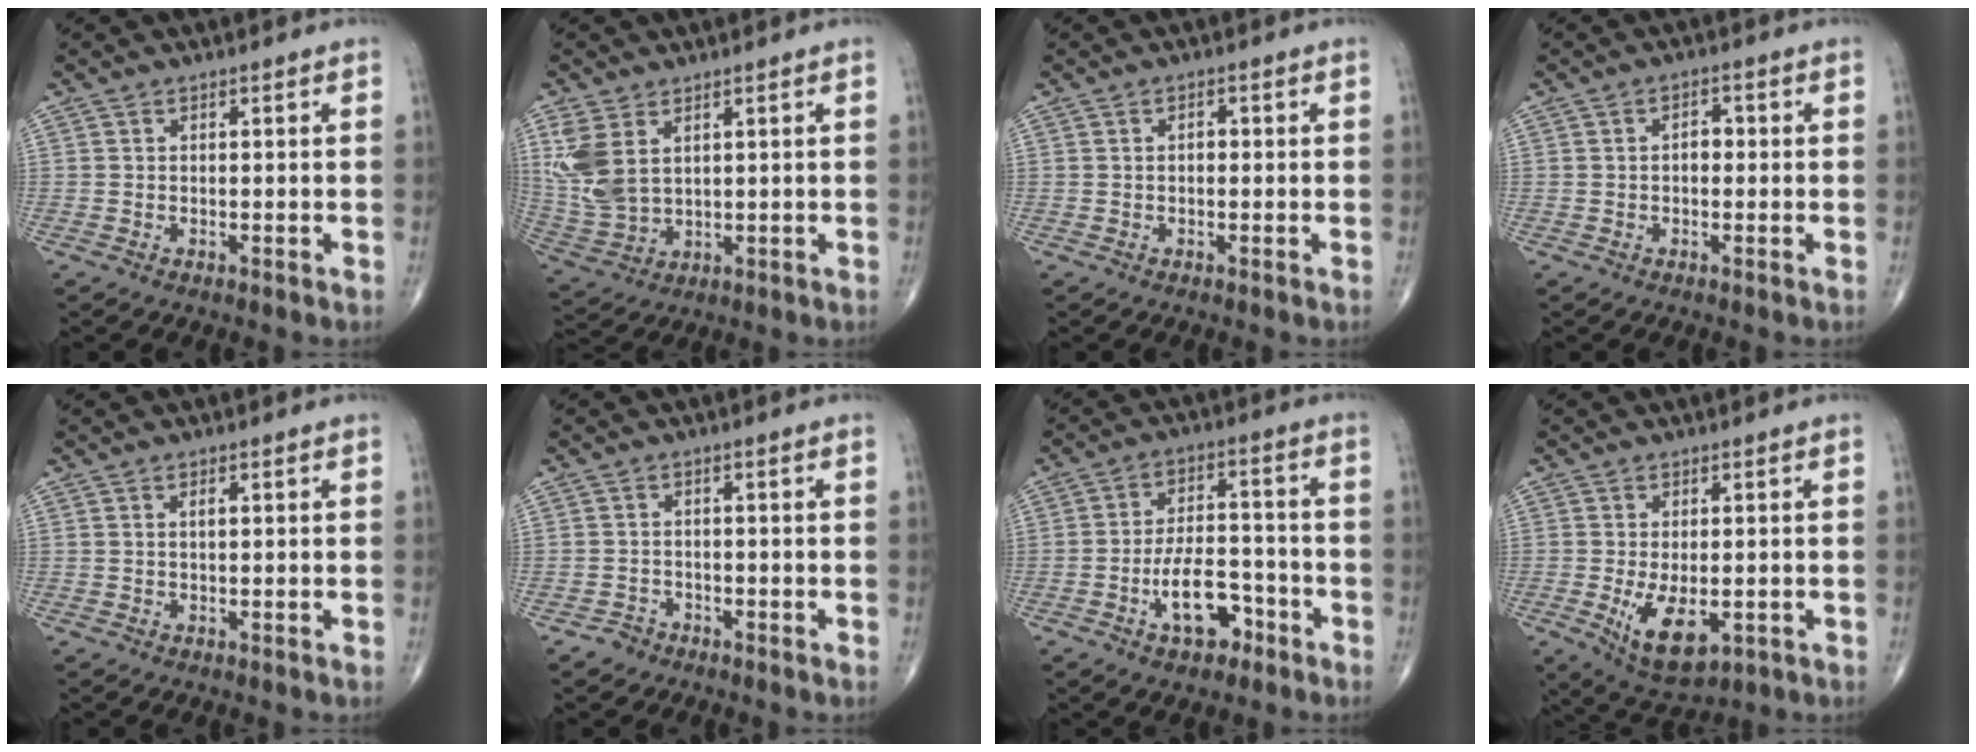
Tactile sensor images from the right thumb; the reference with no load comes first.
{"total": 9.8, "force": [3.5, 5.8, 7.1], "torque": [-0.161, -0.009, 0.085]}
{"total": 1.4, "force": [0.0, 0.9, 1.0], "torque": [-0.015, 0.005, -0.001]}
{"total": 2.6, "force": [0.0, 1.7, 2.0], "torque": [-0.024, 0.009, -0.004]}
{"total": 1.2, "force": [0.3, 0.5, 1.0], "torque": [-0.019, 0.002, 0.005]}
{"total": 2.0, "force": [-1.5, 1.4, -0.1], "torque": [0.007, 0.008, -0.030]}
{"total": 9.8, "force": [-4.5, 5.2, 6.9], "torque": [-0.100, 0.037, -0.074]}
{"total": 9.2, "force": [-2.2, 4.8, 7.6], "torque": [-0.120, -0.017, -0.023]}